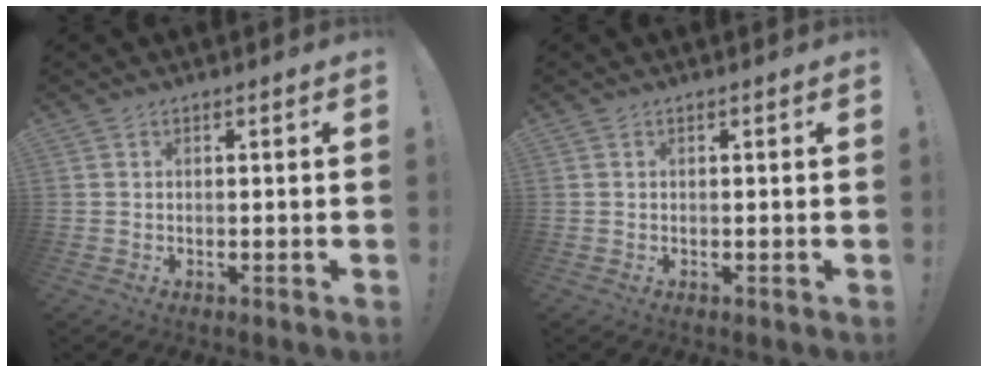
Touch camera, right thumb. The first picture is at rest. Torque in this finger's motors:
{"motor_torque": [0.06, -0.01, 0.00, 0.00, 0.00]}